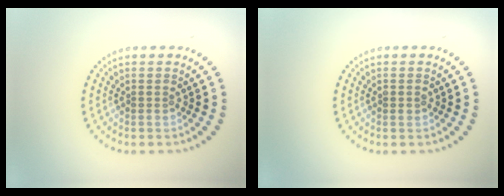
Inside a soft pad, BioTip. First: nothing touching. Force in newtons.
{"total": 0.8, "press": 0.7, "slide": 0.1}